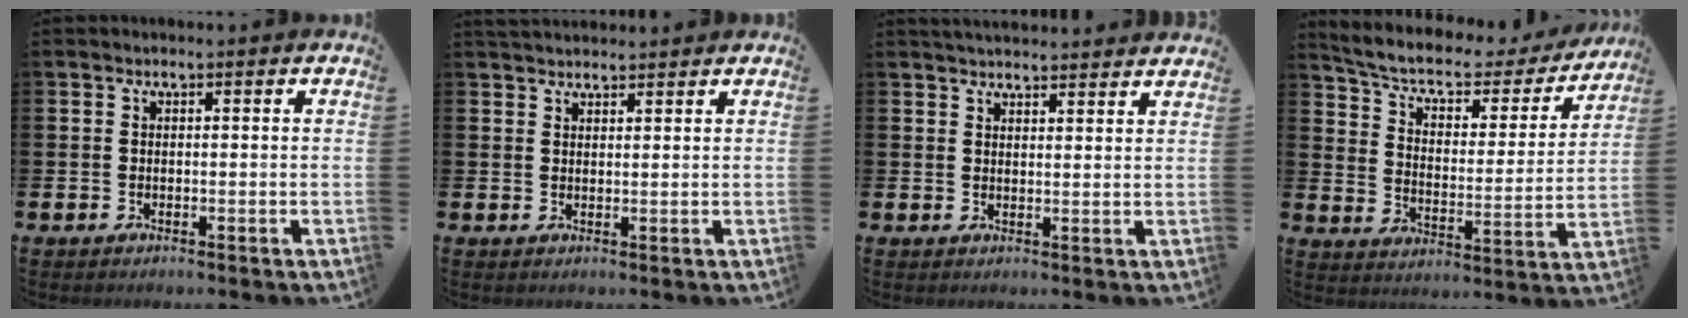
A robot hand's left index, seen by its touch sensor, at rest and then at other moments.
{"total": 2.3, "force": [2.3, 0.5, 0.2], "torque": [0.003, -0.008, 0.040]}
{"total": 3.2, "force": [3.2, 0.1, 0.1], "torque": [-0.005, -0.018, 0.059]}
{"total": 6.6, "force": [5.5, 2.3, 2.8], "torque": [-0.077, -0.041, 0.086]}